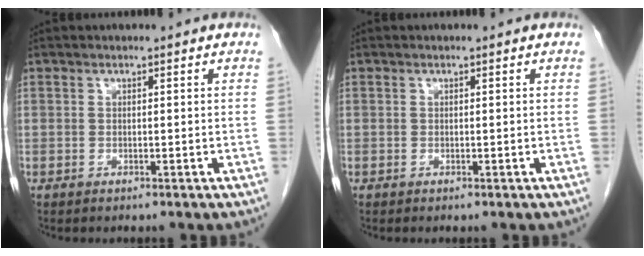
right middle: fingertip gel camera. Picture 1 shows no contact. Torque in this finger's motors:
{"motor_torque": [0.24, -0.36, -0.04, -0.02]}